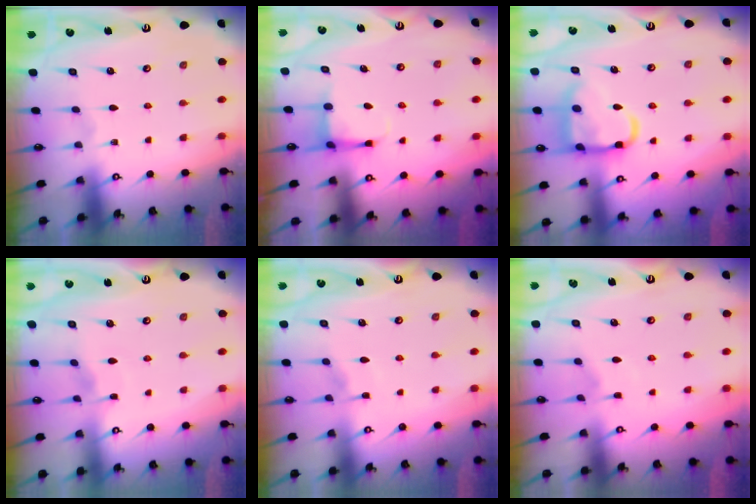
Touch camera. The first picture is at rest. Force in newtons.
{"total": 4.1, "press": 4.1, "slide": 0.5}
{"total": 14.1, "press": 14.0, "slide": 1.6}
{"total": 2.9, "press": 2.9, "slide": 0.5}
{"total": 3.9, "press": 3.9, "slide": 0.6}
{"total": 3.3, "press": 3.3, "slide": 0.7}